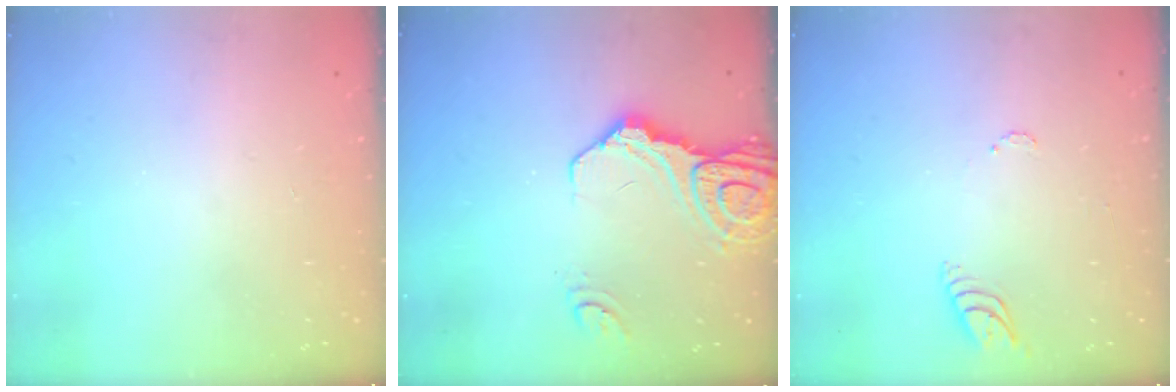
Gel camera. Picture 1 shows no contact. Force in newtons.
{"total": 13.9, "press": 13.8, "slide": 1.8}
{"total": 5.1, "press": 5.0, "slide": 0.5}